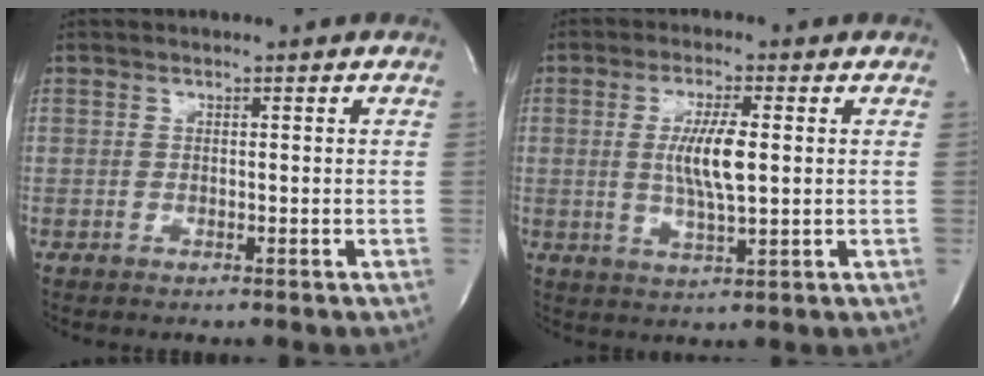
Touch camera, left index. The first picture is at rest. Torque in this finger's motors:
{"motor_torque": [1.05, 0.10, 0.26, 0.07]}